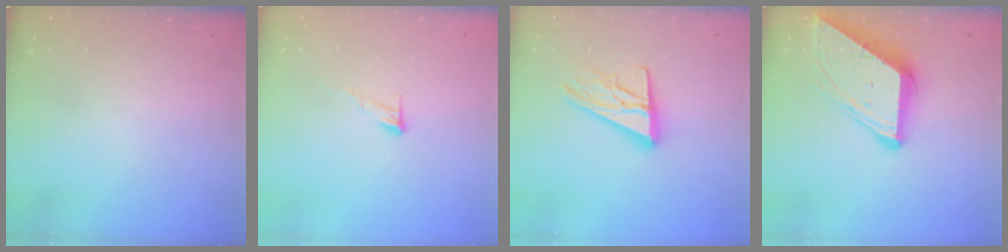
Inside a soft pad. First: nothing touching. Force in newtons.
{"total": 5.6, "press": 5.6, "slide": 0.2}
{"total": 15.9, "press": 15.6, "slide": 2.7}
{"total": 10.3, "press": 10.3, "slide": 0.9}